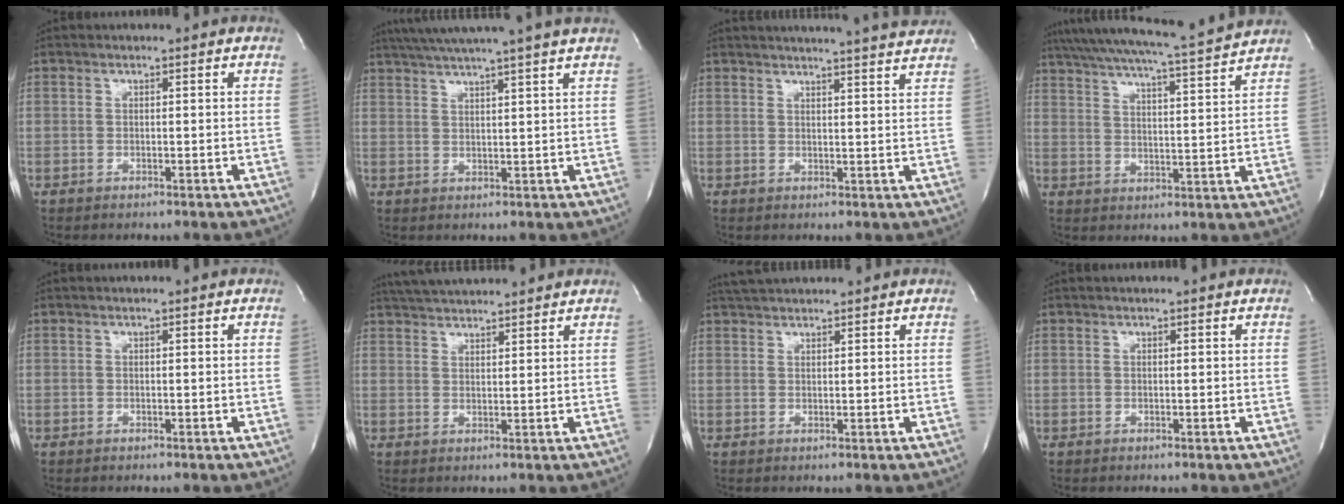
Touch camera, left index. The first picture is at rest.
{"total": 13.2, "force": [11.3, -1.7, 6.6], "torque": [-0.115, 0.008, 0.155]}
{"total": 14.1, "force": [13.2, -0.6, 4.9], "torque": [-0.080, -0.016, 0.160]}
{"total": 18.2, "force": [16.6, -1.4, 7.1], "torque": [-0.133, -0.027, 0.238]}
{"total": 0.6, "force": [0.5, 0.0, 0.2], "torque": [0.000, 0.005, 0.006]}
{"total": 9.9, "force": [9.2, 0.8, 3.5], "torque": [-0.068, 0.033, 0.141]}
{"total": 5.1, "force": [4.8, 0.4, 1.7], "torque": [-0.032, 0.036, 0.083]}
{"total": 1.6, "force": [1.5, -0.1, 0.5], "torque": [-0.011, 0.010, 0.017]}